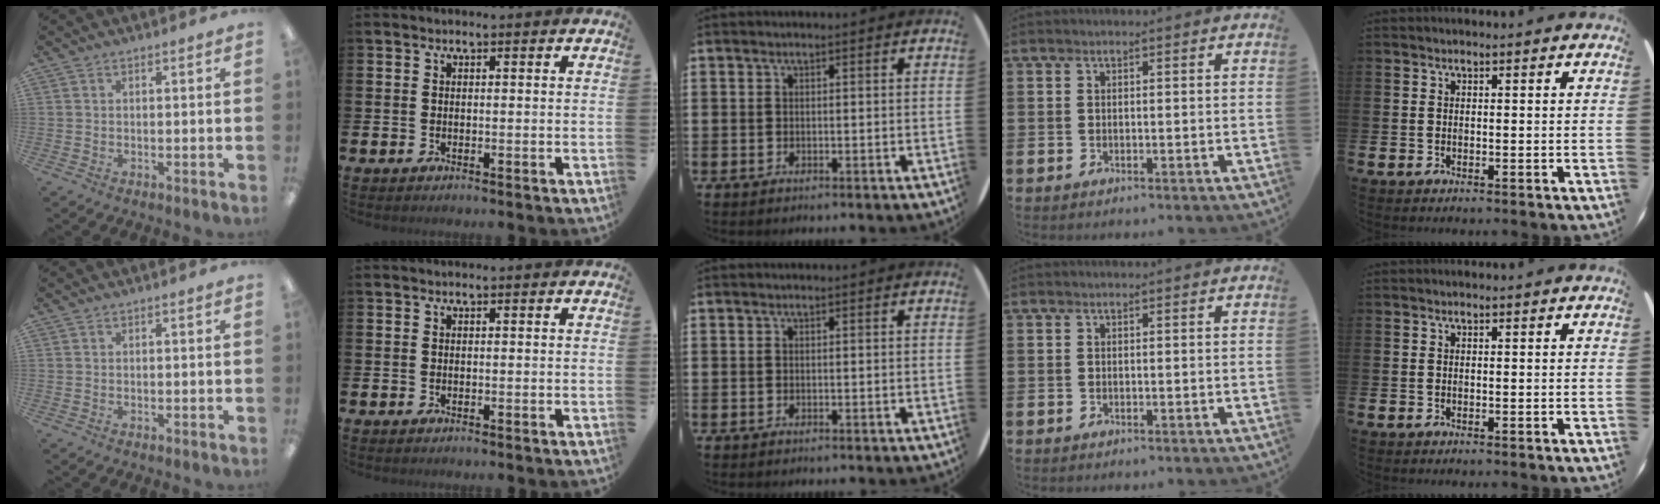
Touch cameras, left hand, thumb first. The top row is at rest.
{}